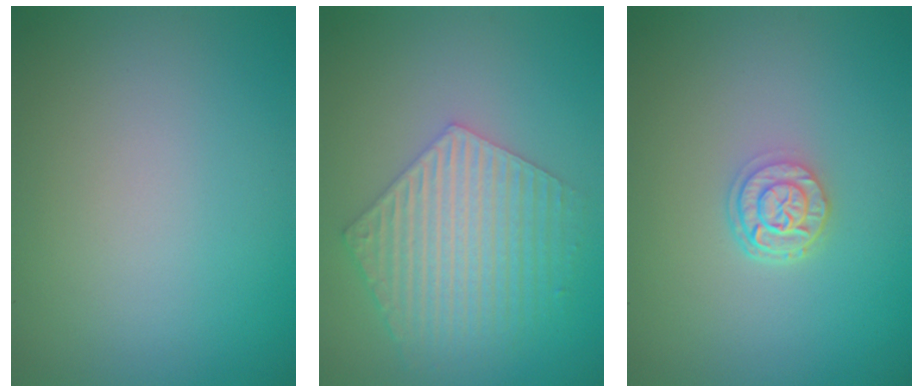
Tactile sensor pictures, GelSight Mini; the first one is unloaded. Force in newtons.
{"total": 5.9, "press": 4.4, "slide": 4.0}
{"total": 2.6, "press": 2.1, "slide": 1.5}